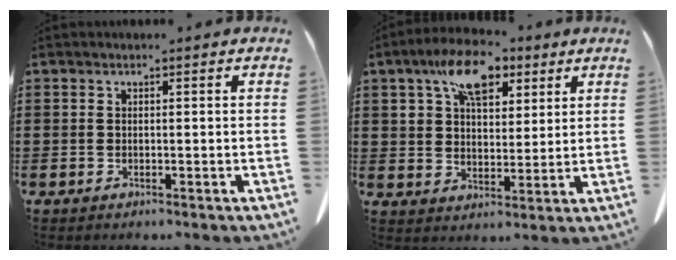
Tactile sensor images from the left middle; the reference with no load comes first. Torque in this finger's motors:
{"motor_torque": [1.24, -0.89, 0.37, 0.16]}